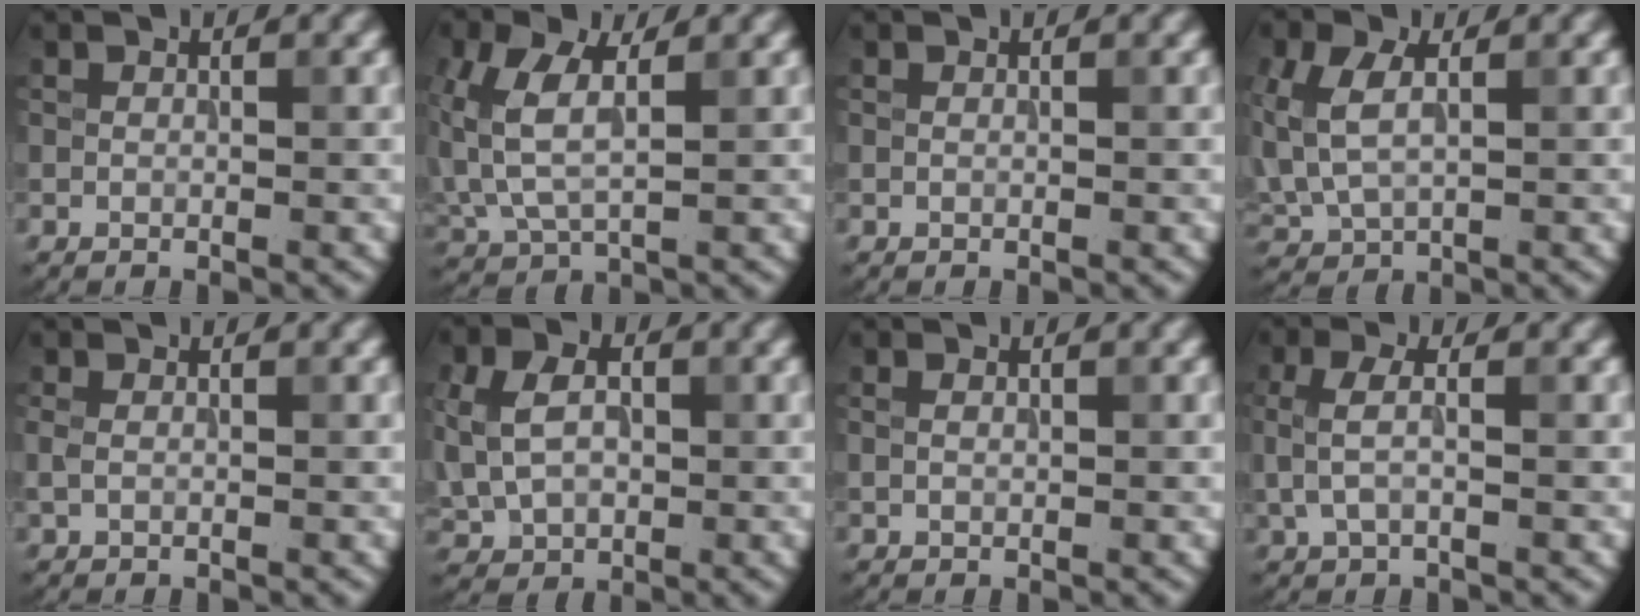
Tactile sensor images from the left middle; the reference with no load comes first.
{"total": 5.2, "force": [0.9, 3.0, 4.2], "torque": [-0.110, 0.005, 0.023]}
{"total": 0.0}
{"total": 5.8, "force": [1.1, 3.5, 4.4], "torque": [-0.116, 0.005, 0.022]}
{"total": 0.9, "force": [0.0, 0.5, 0.7], "torque": [-0.018, 0.000, -0.001]}
{"total": 7.1, "force": [1.1, 5.4, 4.5], "torque": [-0.114, 0.016, 0.015]}
{"total": 0.7, "force": [0.2, 0.4, 0.5], "torque": [-0.012, 0.003, 0.004]}
{"total": 2.5, "force": [0.1, 1.0, 2.3], "torque": [-0.052, 0.001, 0.000]}